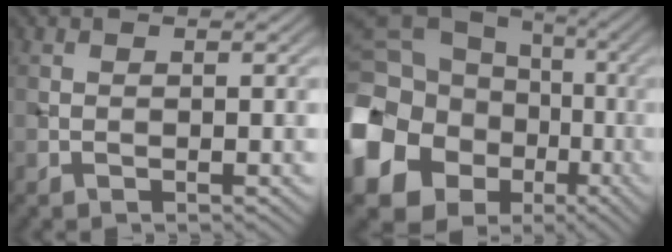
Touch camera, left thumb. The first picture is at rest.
{"total": 20.6, "force": [-5.1, 17.5, 9.7], "torque": [-0.253, -0.039, -0.109]}